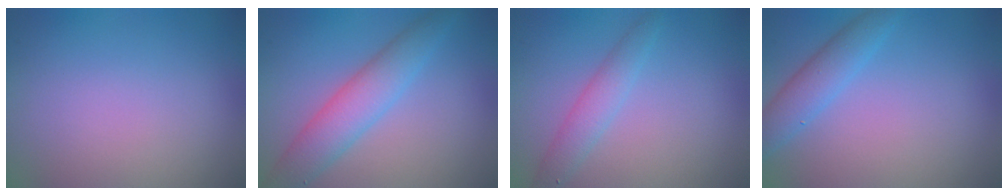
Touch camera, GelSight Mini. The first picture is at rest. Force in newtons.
{"total": 4.5, "press": 4.5, "slide": 0.2}
{"total": 2.3, "press": 2.3, "slide": 0.0}
{"total": 2.9, "press": 2.9, "slide": 0.2}